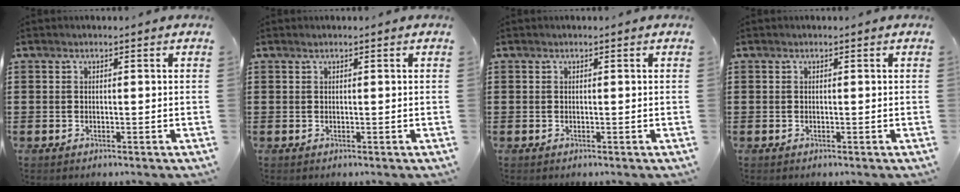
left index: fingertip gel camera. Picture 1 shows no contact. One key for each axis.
{"total": 0.0}
{"total": 0.0}
{"total": 0.0}